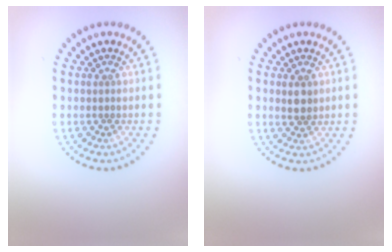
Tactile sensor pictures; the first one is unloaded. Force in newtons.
{"total": 1.6, "press": 1.5, "slide": 0.5}